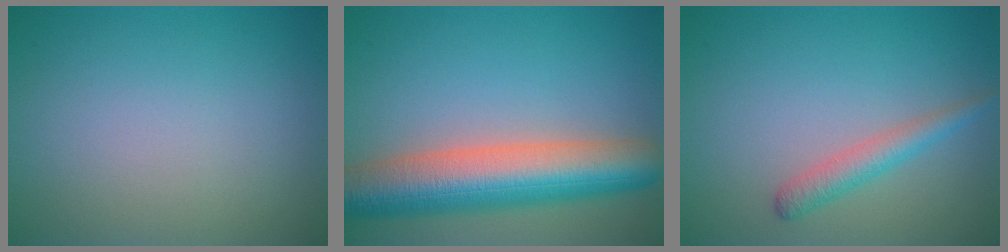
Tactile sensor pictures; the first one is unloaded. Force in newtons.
{"total": 9.8, "press": 9.8, "slide": 0.6}
{"total": 2.3, "press": 2.3, "slide": 0.0}